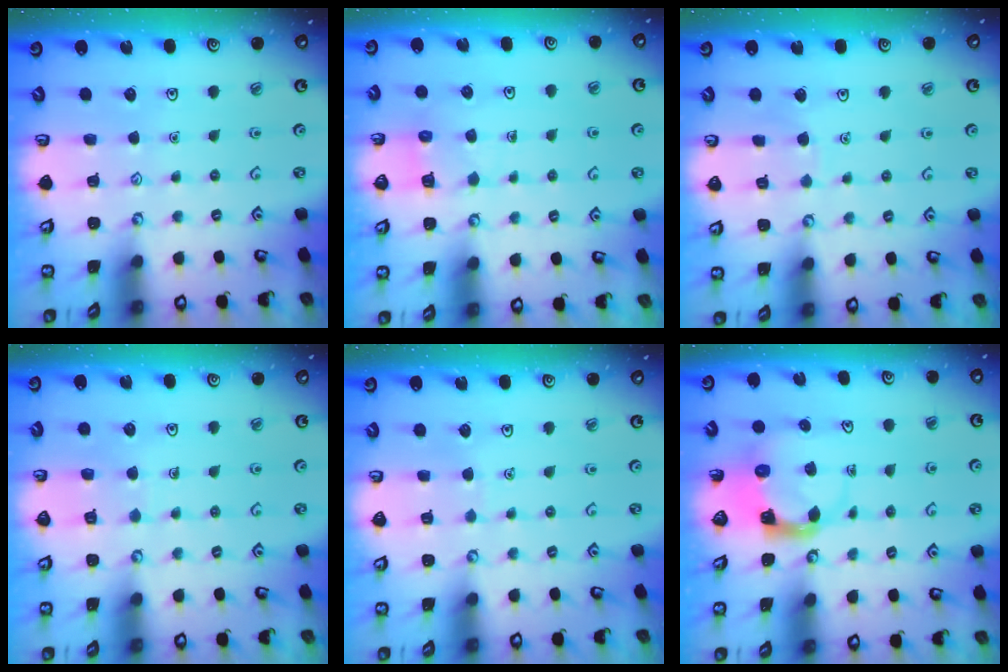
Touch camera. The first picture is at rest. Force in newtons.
{"total": 5.2, "press": 5.2, "slide": 0.5}
{"total": 2.7, "press": 2.7, "slide": 0.1}
{"total": 4.7, "press": 4.6, "slide": 0.4}
{"total": 1.4, "press": 1.4, "slide": 0.1}
{"total": 3.9, "press": 3.8, "slide": 0.6}